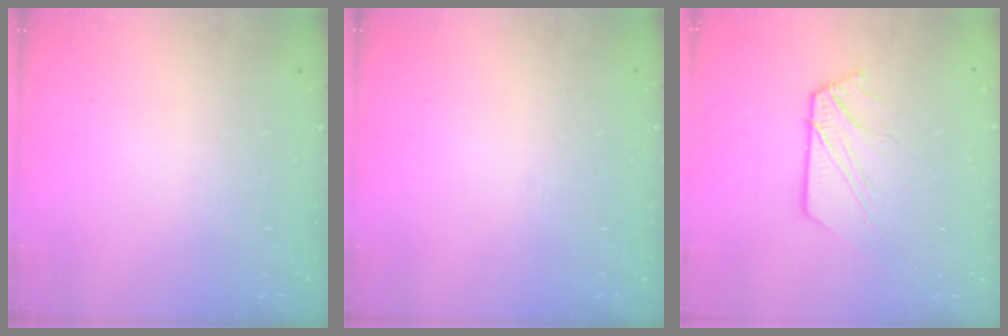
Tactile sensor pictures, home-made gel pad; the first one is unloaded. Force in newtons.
{"total": 0.0}
{"total": 8.2, "press": 8.1, "slide": 1.0}